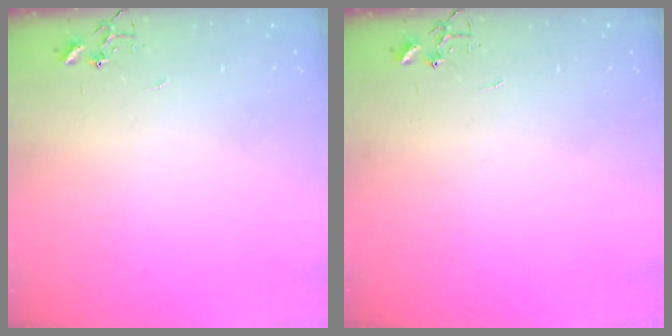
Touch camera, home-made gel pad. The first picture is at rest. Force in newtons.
{"total": 0.0}